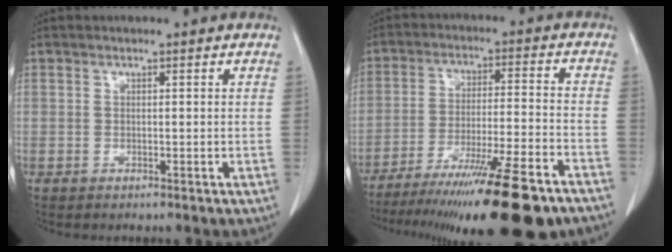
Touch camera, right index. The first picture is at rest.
{"total": 22.7, "force": [-17.5, 1.0, 14.3], "torque": [-0.182, -0.032, -0.271]}